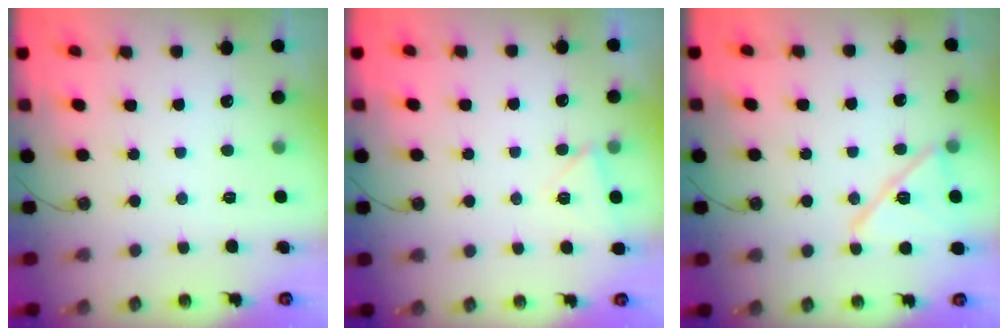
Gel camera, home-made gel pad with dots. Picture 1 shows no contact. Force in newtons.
{"total": 4.1, "press": 3.7, "slide": 1.7}
{"total": 13.5, "press": 13.5, "slide": 0.7}